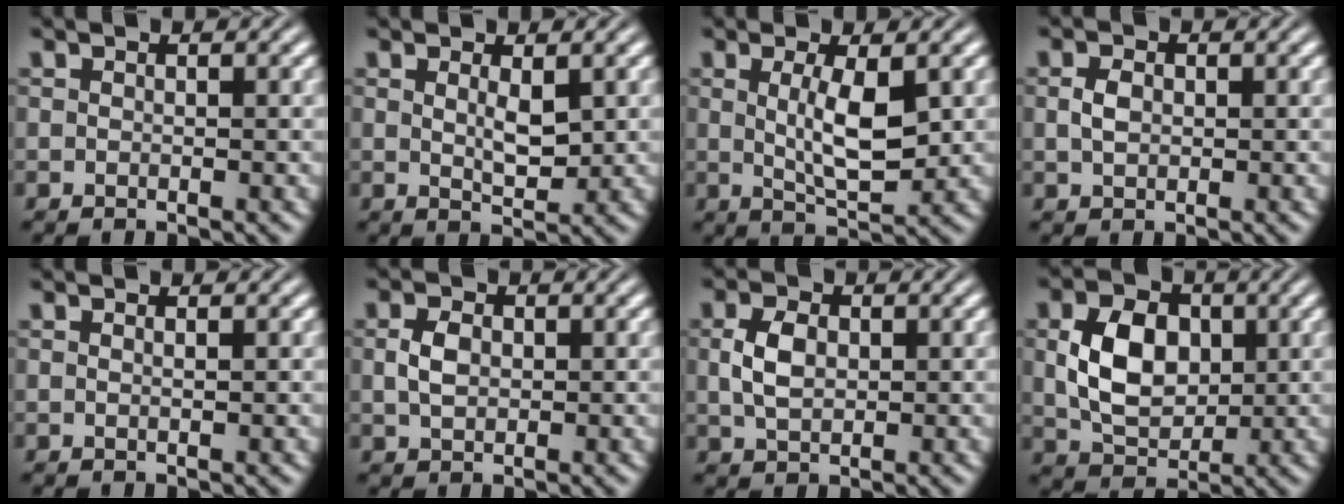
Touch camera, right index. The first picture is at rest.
{"total": 2.0, "force": [0.8, -0.4, 1.8], "torque": [-0.018, -0.011, 0.022]}
{"total": 4.1, "force": [0.4, 0.0, 4.1], "torque": [-0.059, -0.015, 0.019]}
{"total": 0.9, "force": [0.2, -0.2, 0.8], "torque": [-0.008, -0.005, 0.014]}
{"total": 0.7, "force": [0.2, -0.6, 0.3], "torque": [-0.004, -0.003, 0.005]}
{"total": 1.4, "force": [0.3, 0.3, 1.3], "torque": [-0.018, -0.005, 0.016]}
{"total": 2.3, "force": [0.4, 1.0, 2.0], "torque": [-0.035, -0.005, 0.020]}
{"total": 5.4, "force": [0.6, 3.5, 4.1], "torque": [-0.070, -0.011, 0.021]}